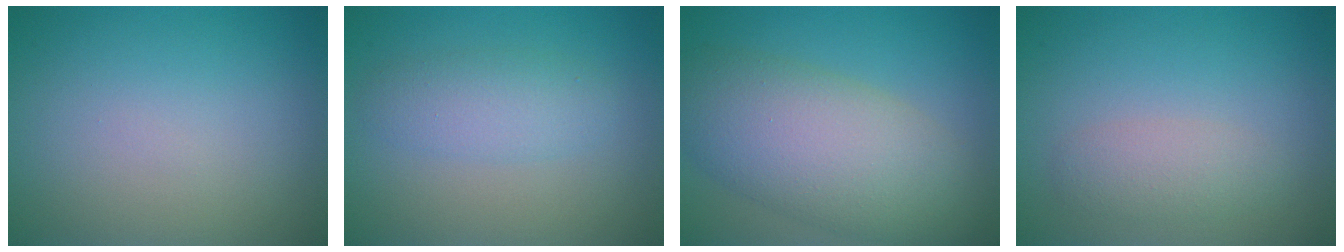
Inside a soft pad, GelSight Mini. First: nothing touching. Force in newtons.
{"total": 2.9, "press": 2.9, "slide": 0.1}
{"total": 8.7, "press": 8.7, "slide": 0.4}
{"total": 2.1, "press": 2.1, "slide": 0.2}